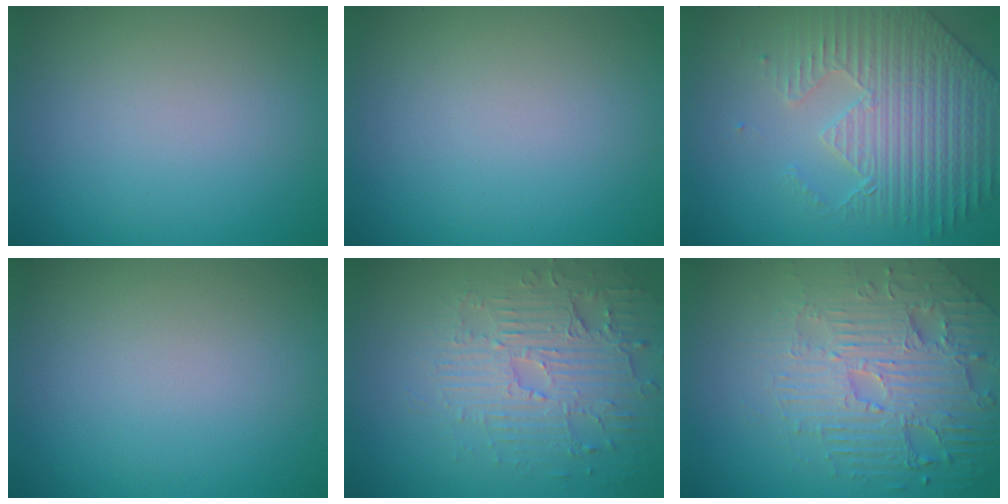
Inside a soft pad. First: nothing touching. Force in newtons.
{"total": 0.0}
{"total": 5.1, "press": 4.8, "slide": 1.6}
{"total": 0.0}
{"total": 4.1, "press": 3.9, "slide": 1.4}
{"total": 6.7, "press": 5.2, "slide": 4.2}